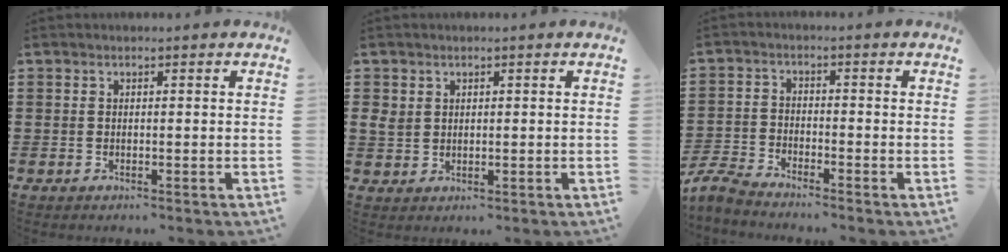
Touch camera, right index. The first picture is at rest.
{"total": 2.1, "force": [0.9, 1.7, 0.8], "torque": [-0.022, 0.006, 0.017]}
{"total": 3.9, "force": [-3.8, 0.3, 0.8], "torque": [-0.045, -0.009, -0.086]}